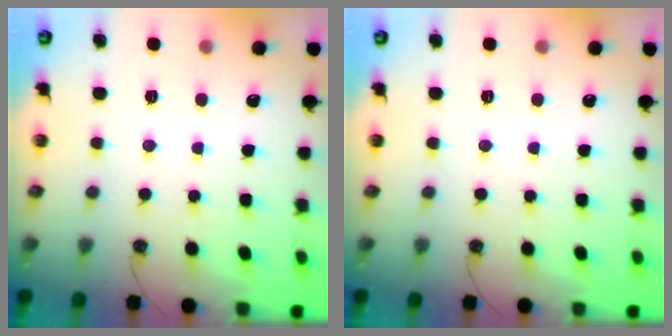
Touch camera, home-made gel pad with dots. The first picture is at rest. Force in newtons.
{"total": 0.0}